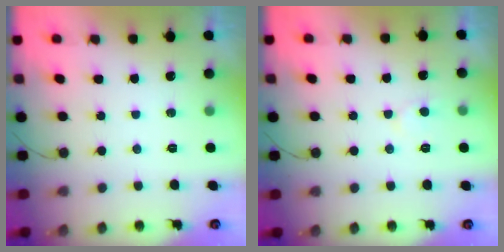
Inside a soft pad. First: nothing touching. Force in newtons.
{"total": 3.6, "press": 3.6, "slide": 0.2}